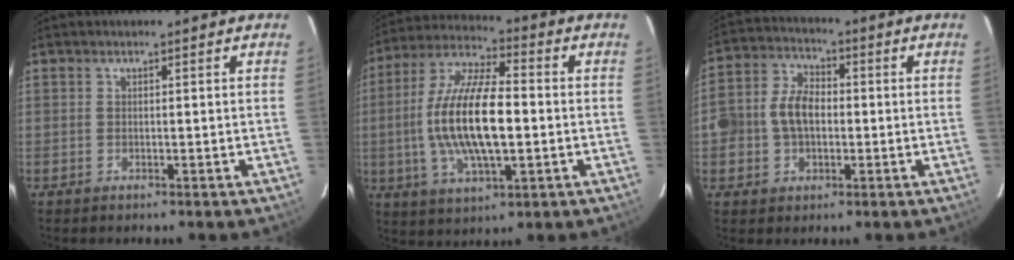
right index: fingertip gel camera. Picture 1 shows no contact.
{"total": 17.2, "force": [-1.3, 6.0, 16.1], "torque": [-0.320, 0.003, -0.025]}
{"total": 8.7, "force": [-0.7, 6.4, 5.8], "torque": [-0.122, 0.023, -0.012]}